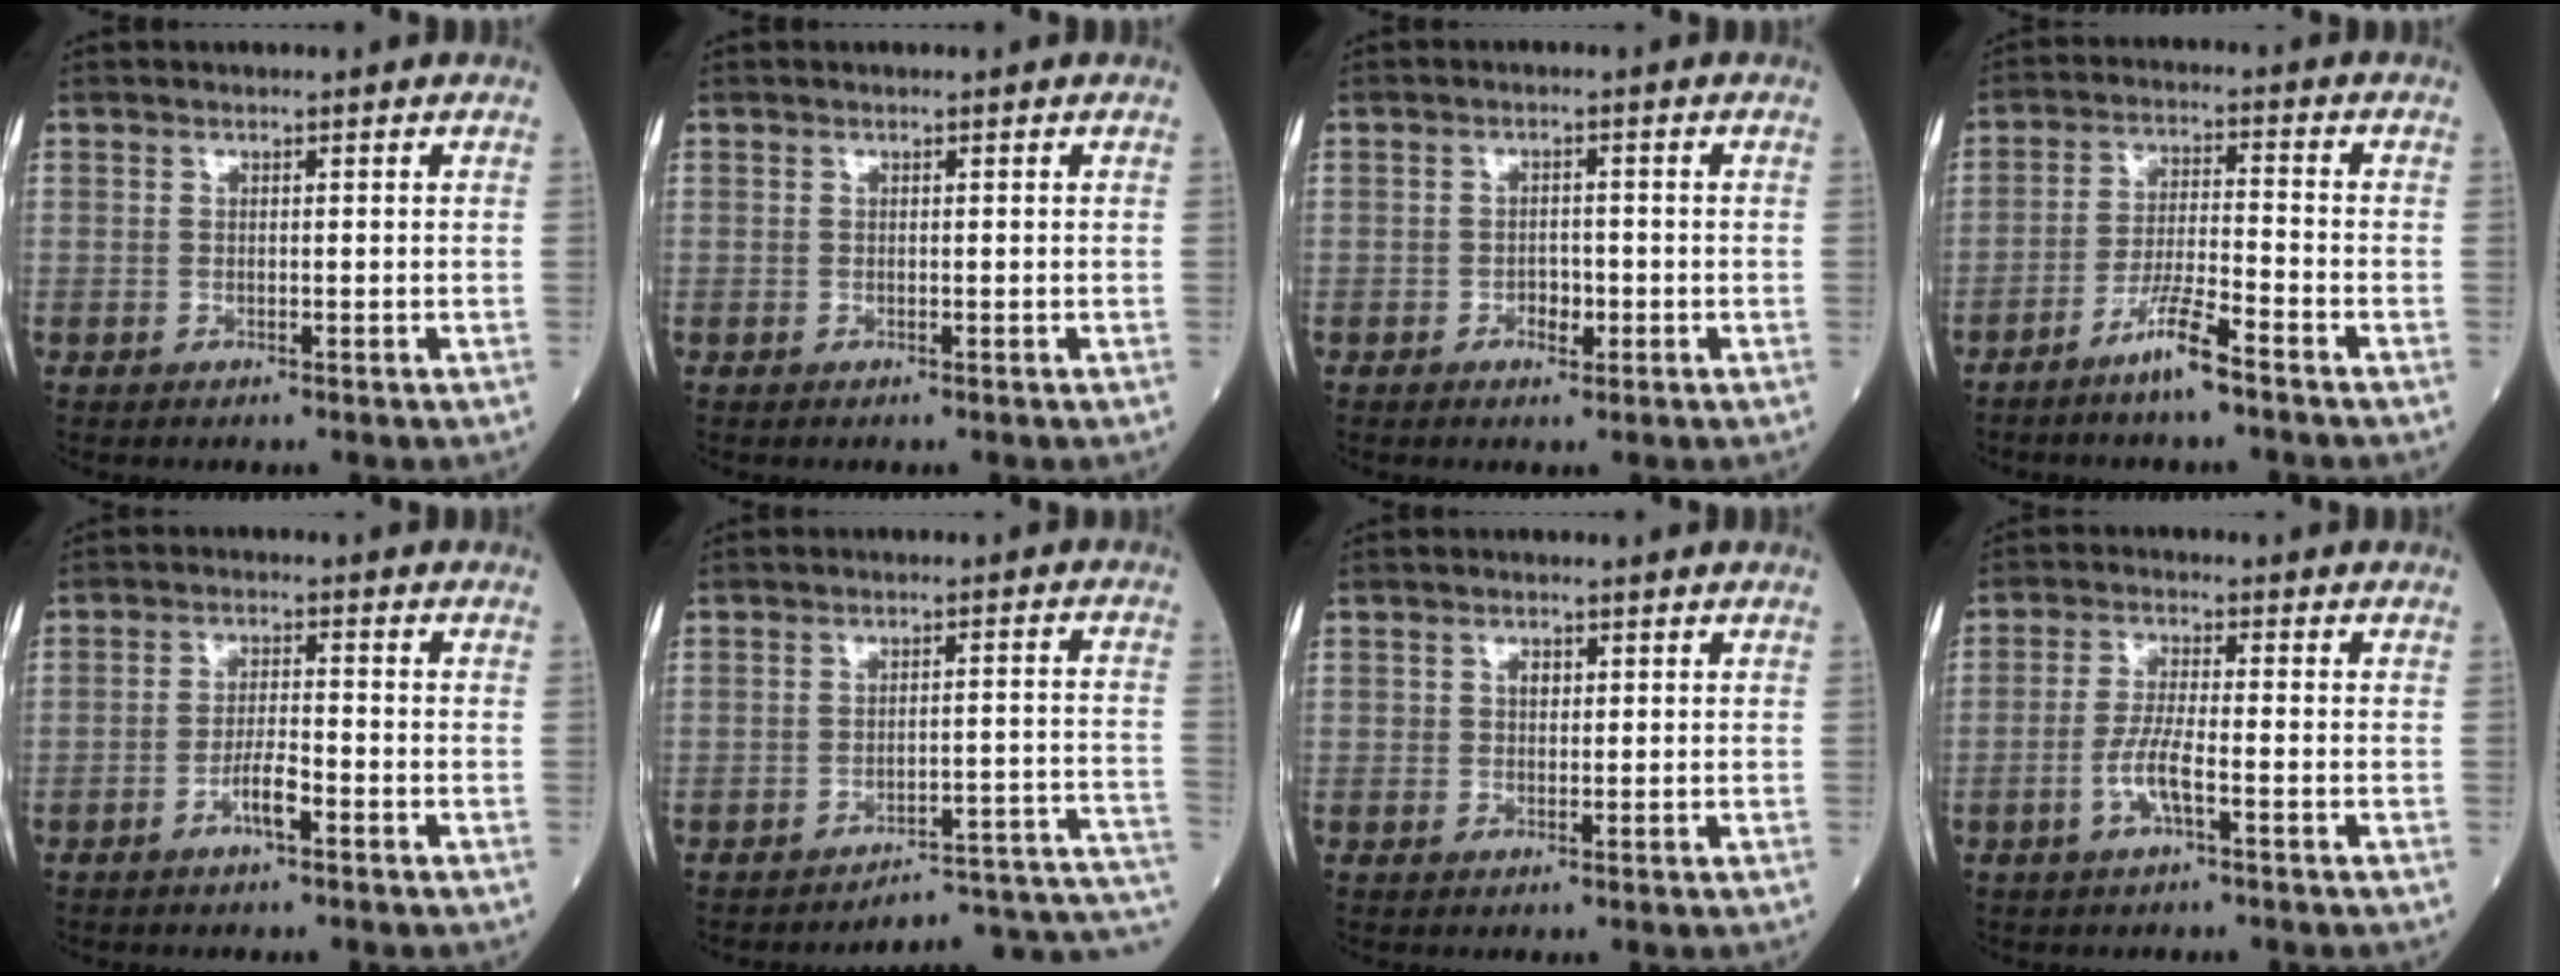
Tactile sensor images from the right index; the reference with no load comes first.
{"total": 0.0}
{"total": 2.2, "force": [-0.9, 1.3, 1.6], "torque": [-0.019, 0.006, -0.013]}
{"total": 6.8, "force": [-4.8, 0.0, 4.7], "torque": [-0.090, -0.009, -0.096]}
{"total": 3.8, "force": [-2.1, 0.6, 3.1], "torque": [-0.058, 0.003, -0.040]}
{"total": 14.1, "force": [-14.0, -1.1, 1.6], "torque": [0.016, 0.028, -0.169]}
{"total": 1.5, "force": [0.4, 1.0, 1.0], "torque": [-0.018, 0.002, 0.006]}
{"total": 4.8, "force": [-2.0, 0.5, 4.3], "torque": [-0.089, 0.000, -0.041]}